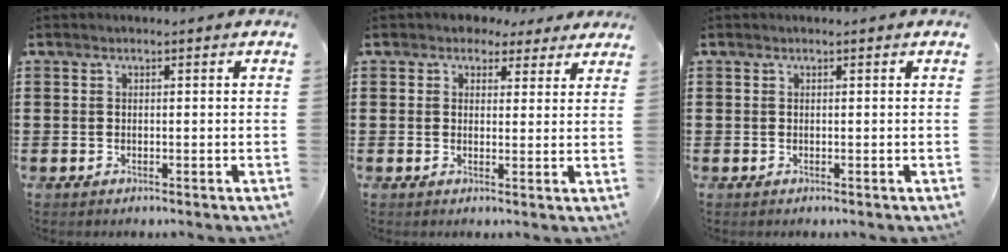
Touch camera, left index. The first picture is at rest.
{"total": 3.0, "force": [2.3, 1.8, 0.6], "torque": [-0.017, 0.002, 0.040]}
{"total": 0.0}